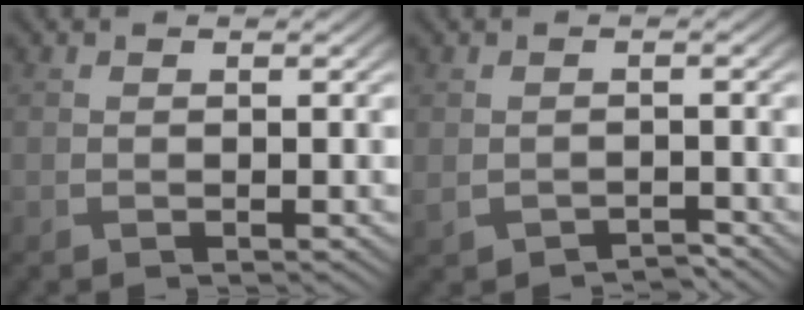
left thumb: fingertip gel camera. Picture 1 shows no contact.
{"total": 2.1, "force": [-1.6, 0.9, 0.9], "torque": [-0.019, -0.006, -0.028]}